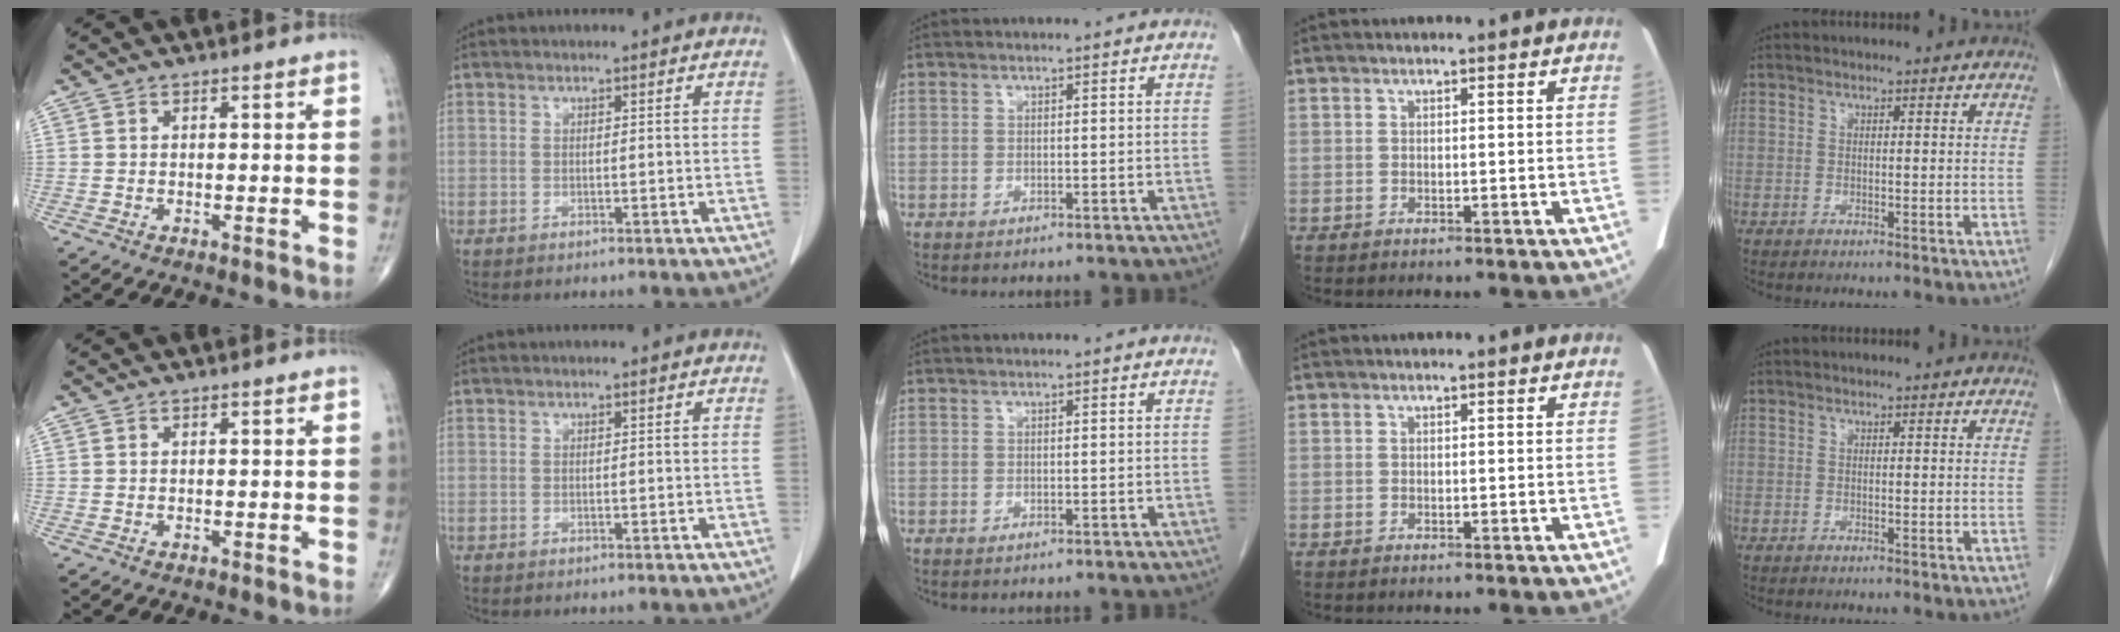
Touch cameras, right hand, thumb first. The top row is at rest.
{}